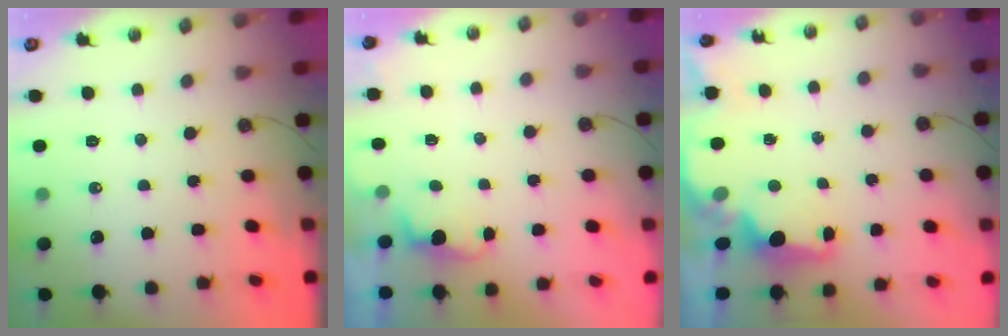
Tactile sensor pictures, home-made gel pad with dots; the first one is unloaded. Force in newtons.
{"total": 1.1, "press": 0.8, "slide": 0.8}
{"total": 2.1, "press": 1.9, "slide": 0.8}